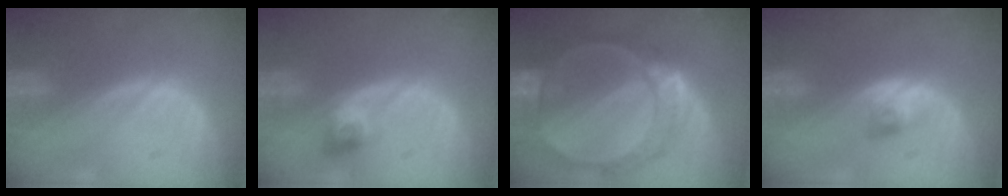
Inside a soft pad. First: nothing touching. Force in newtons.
{"total": 3.0, "press": 2.7, "slide": 1.3}
{"total": 9.6, "press": 8.3, "slide": 4.9}
{"total": 2.4, "press": 2.3, "slide": 0.8}